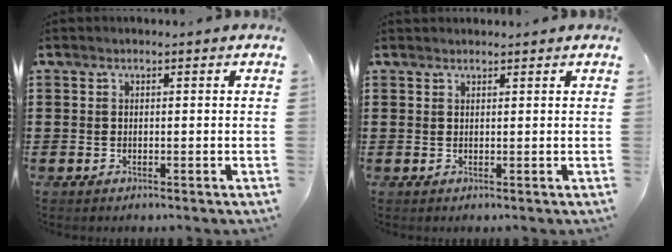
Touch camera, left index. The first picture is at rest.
{"total": 0.9, "force": [0.9, 0.1, 0.0], "torque": [-0.003, 0.000, 0.018]}